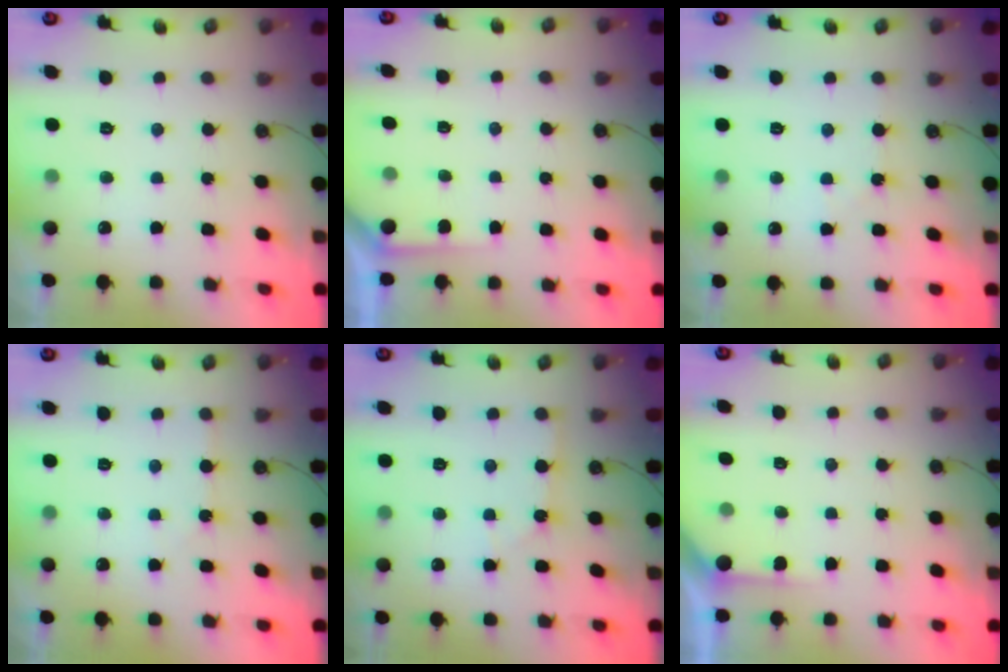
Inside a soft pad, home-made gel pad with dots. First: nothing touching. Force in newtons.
{"total": 3.2, "press": 3.2, "slide": 0.2}
{"total": 2.8, "press": 2.8, "slide": 0.6}
{"total": 1.9, "press": 1.8, "slide": 0.4}
{"total": 2.2, "press": 2.2, "slide": 0.3}
{"total": 3.2, "press": 3.2, "slide": 0.3}